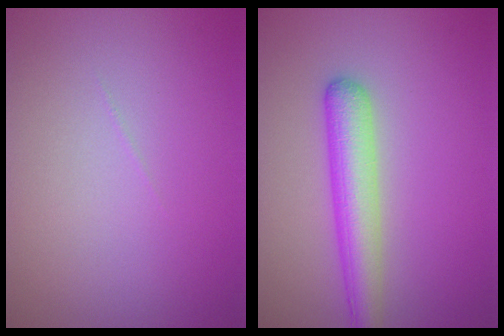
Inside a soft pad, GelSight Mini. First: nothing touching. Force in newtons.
{"total": 4.3, "press": 4.3, "slide": 0.1}